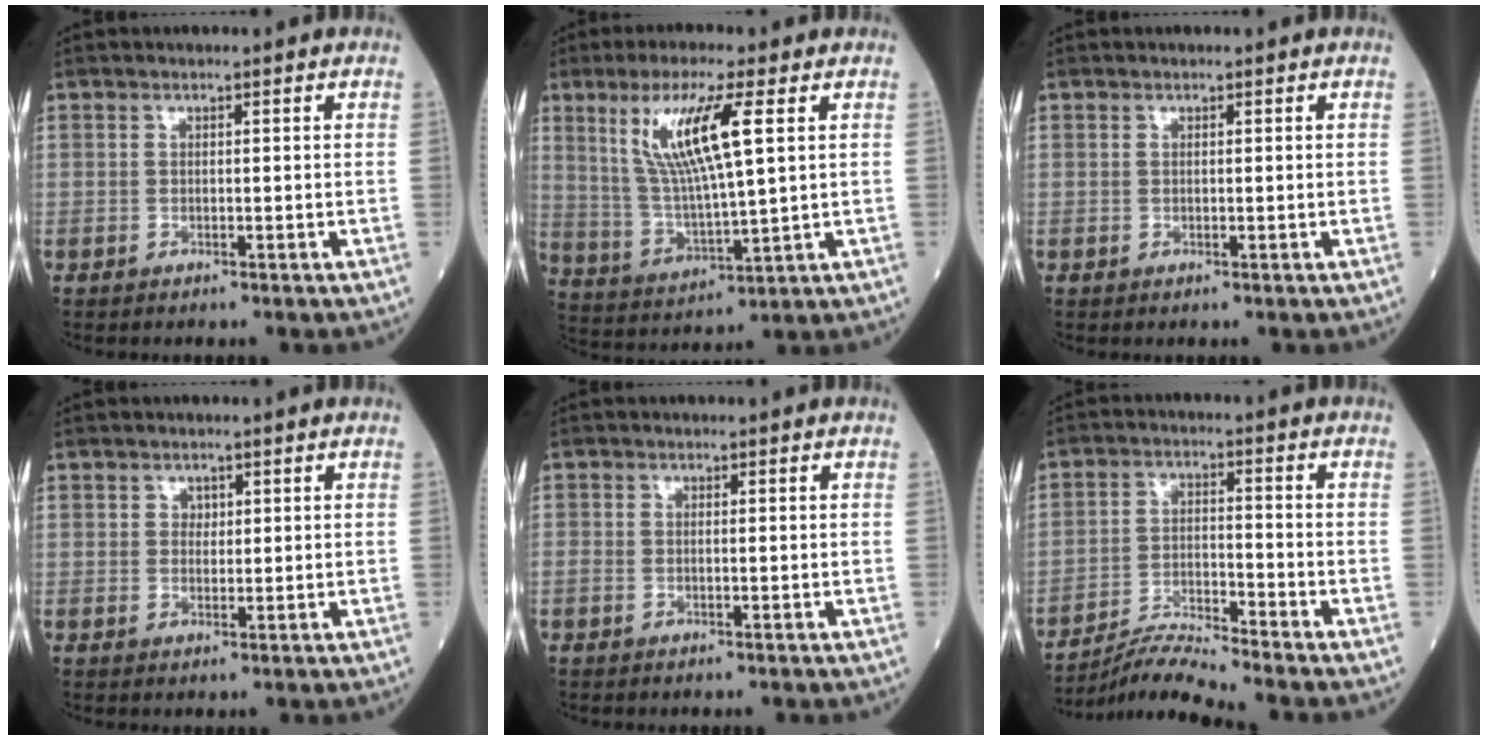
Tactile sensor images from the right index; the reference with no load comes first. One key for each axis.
{"total": 12.0, "fx": 4.4, "fy": 0.9, "fz": 11.1, "tx": -0.232, "ty": -0.002, "tz": 0.089}
{"total": 0.0}
{"total": 1.3, "fx": 0.6, "fy": 1.1, "fz": 0.6, "tx": -0.006, "ty": -0.001, "tz": 0.010}
{"total": 0.5, "fx": -0.2, "fy": 0.3, "fz": 0.4, "tx": -0.009, "ty": 0.002, "tz": -0.002}
{"total": 6.7, "fx": -6.3, "fy": -2.1, "fz": 0.9, "tx": -0.026, "ty": -0.012, "tz": -0.116}